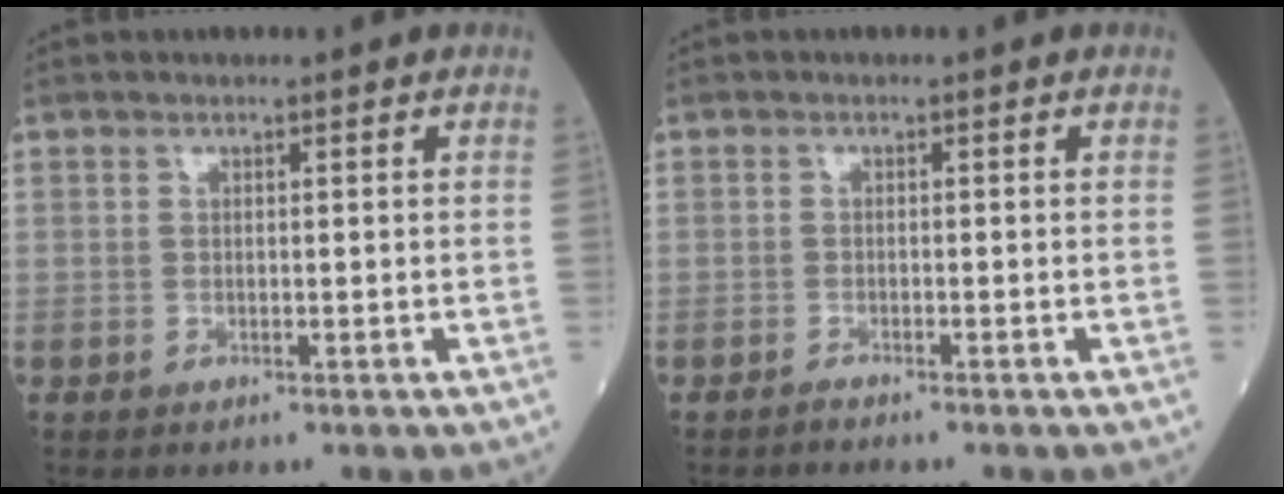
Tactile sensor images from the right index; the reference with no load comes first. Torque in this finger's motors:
{"motor_torque": [-0.07, -0.05, 0.06, 0.01]}